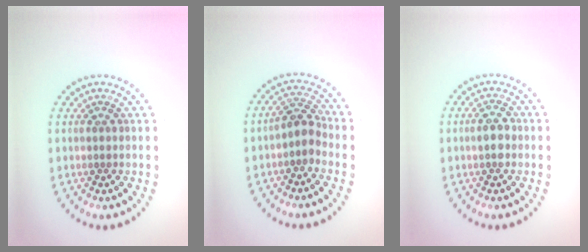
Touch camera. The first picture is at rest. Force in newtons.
{"total": 2.4, "press": 2.1, "slide": 1.2}
{"total": 1.7, "press": 1.7, "slide": 0.2}